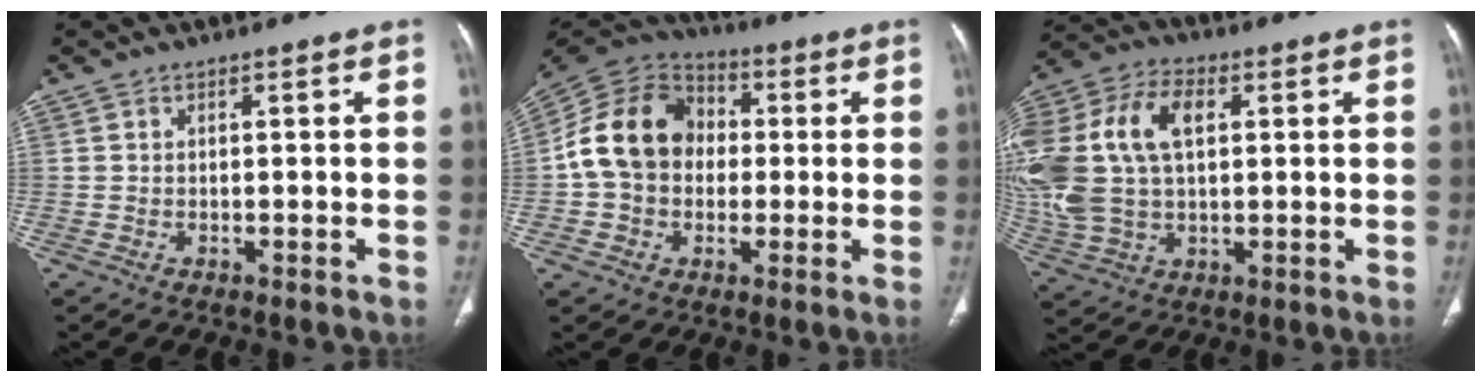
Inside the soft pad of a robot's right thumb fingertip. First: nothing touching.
{"total": 15.5, "force": [0.2, 12.6, 9.0], "torque": [-0.146, 0.031, -0.007]}
{"total": 22.7, "force": [4.1, 14.1, 17.2], "torque": [-0.405, 0.022, 0.080]}